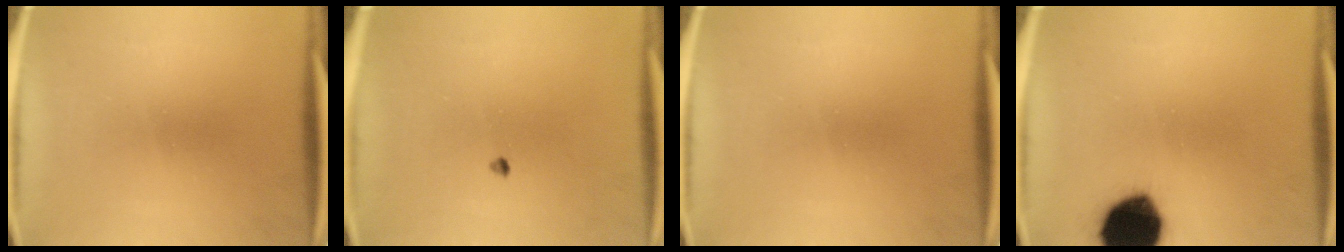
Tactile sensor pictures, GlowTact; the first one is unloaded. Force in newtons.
{"total": 0.7}
{"total": 0.0}
{"total": 18.0}